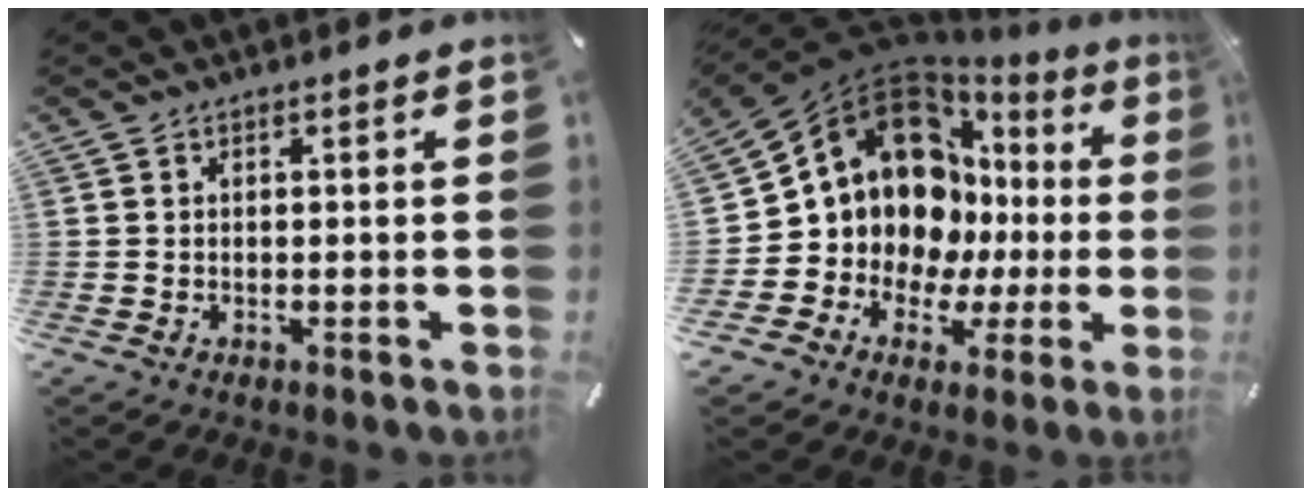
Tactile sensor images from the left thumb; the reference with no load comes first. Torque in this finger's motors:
{"motor_torque": [0.97, 2.96, 1.86, 0.91, 0.24]}